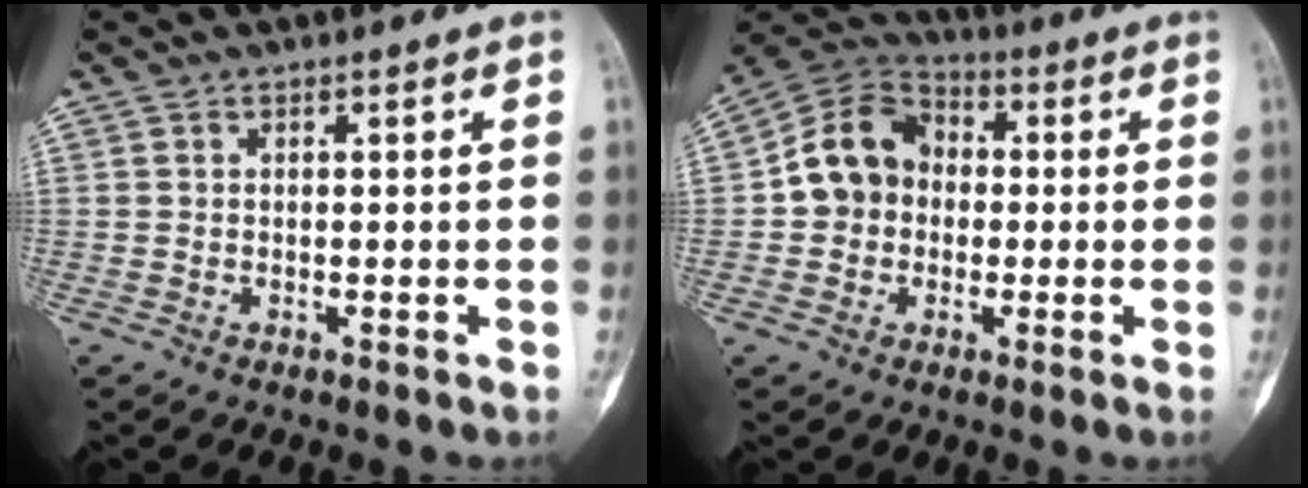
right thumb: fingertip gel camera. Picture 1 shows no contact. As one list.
[{"total": 11.4, "force": [-0.2, 9.7, 6.0], "torque": [-0.087, 0.034, -0.018]}]